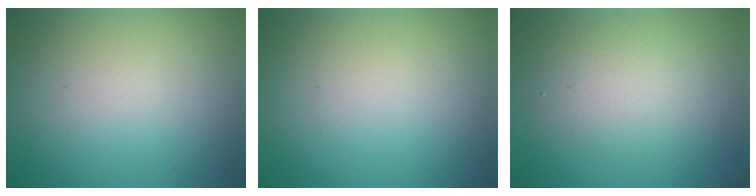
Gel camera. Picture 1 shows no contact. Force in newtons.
{"total": 0.0}
{"total": 2.7, "press": 2.7, "slide": 0.1}